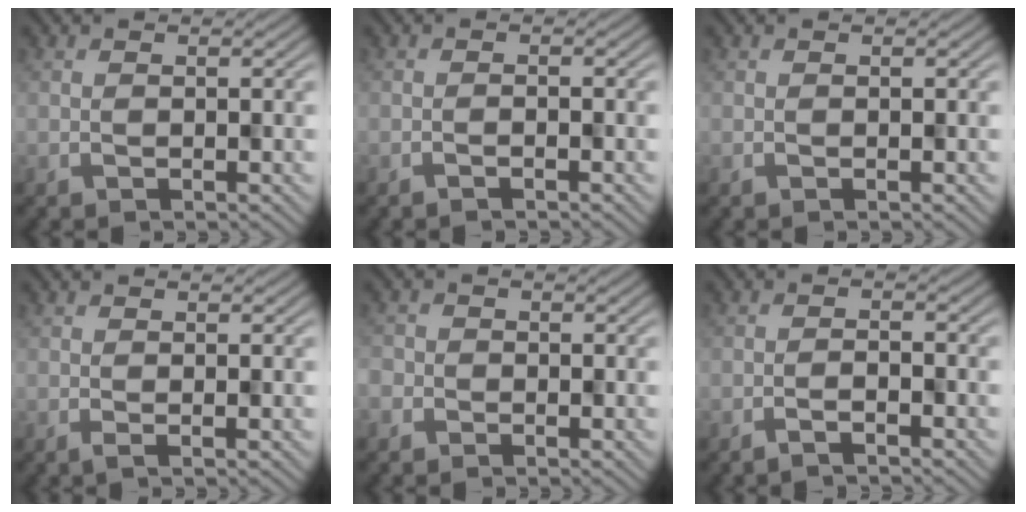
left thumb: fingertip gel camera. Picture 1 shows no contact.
{"total": 0.7, "force": [-0.7, 0.1, 0.3], "torque": [-0.005, 0.001, -0.015]}
{"total": 0.0}
{"total": 1.4, "force": [-0.3, 0.2, 1.4], "torque": [-0.021, 0.002, -0.009]}
{"total": 1.8, "force": [-1.2, 1.3, -0.1], "torque": [0.005, -0.008, -0.027]}
{"total": 1.7, "force": [-1.4, 0.2, 0.9], "torque": [-0.016, 0.003, -0.029]}